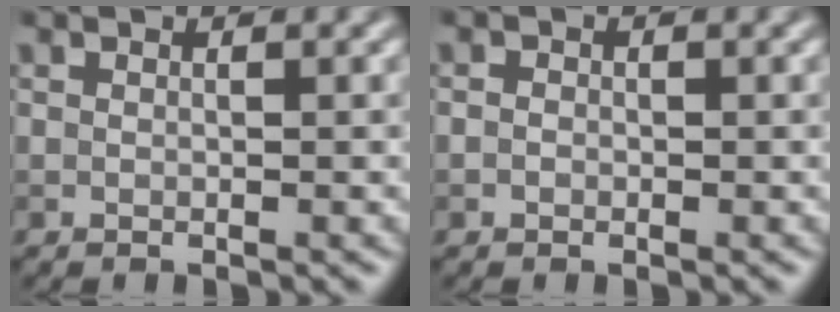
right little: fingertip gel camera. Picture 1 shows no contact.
{"total": 0.5, "force": [-0.1, 0.5, 0.2], "torque": [-0.004, -0.001, -0.003]}